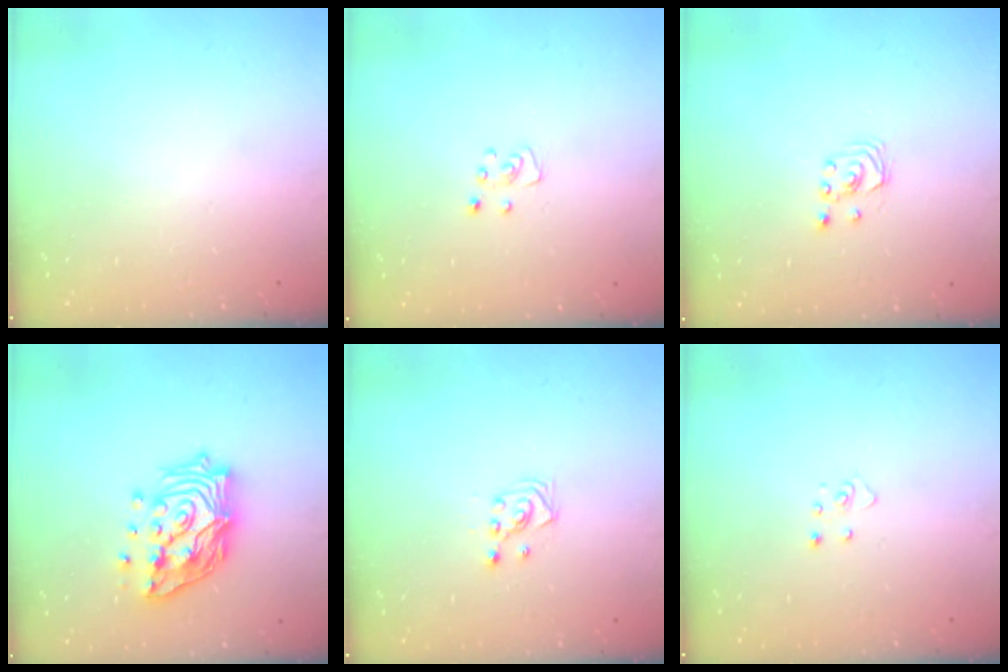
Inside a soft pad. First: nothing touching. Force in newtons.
{"total": 3.9, "press": 3.9, "slide": 0.2}
{"total": 1.9, "press": 1.9, "slide": 0.2}
{"total": 18.1, "press": 17.9, "slide": 2.6}
{"total": 2.9, "press": 2.9, "slide": 0.3}
{"total": 3.2, "press": 3.2, "slide": 0.2}